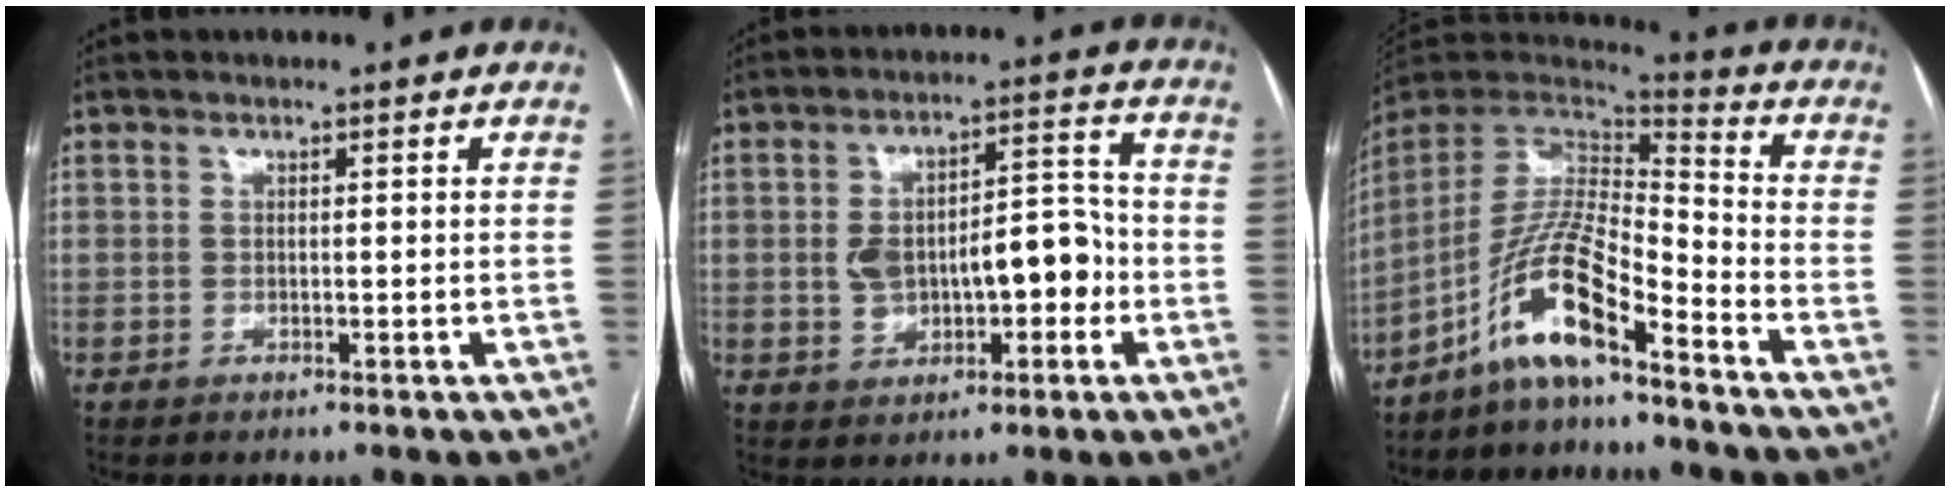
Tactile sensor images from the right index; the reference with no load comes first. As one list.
[{"total": 10.8, "force": [-1.5, 5.1, 9.4], "torque": [-0.152, 0.035, -0.013]}, {"total": 12.1, "force": [-8.1, 1.6, 8.8], "torque": [-0.177, 0.012, -0.155]}]